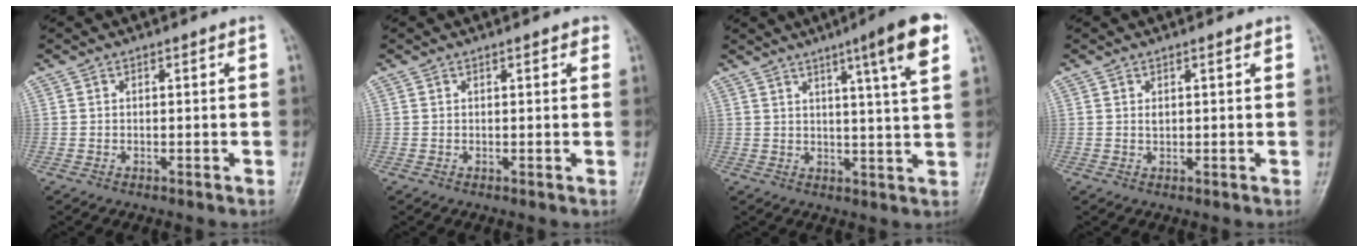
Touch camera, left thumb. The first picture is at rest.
{"total": 1.3, "force": [0.8, 0.6, 0.9], "torque": [-0.007, -0.001, 0.007]}
{"total": 10.5, "force": [5.2, 0.2, 9.1], "torque": [-0.126, -0.017, 0.072]}
{"total": 1.1, "force": [0.5, 0.5, 0.7], "torque": [-0.006, -0.003, 0.012]}